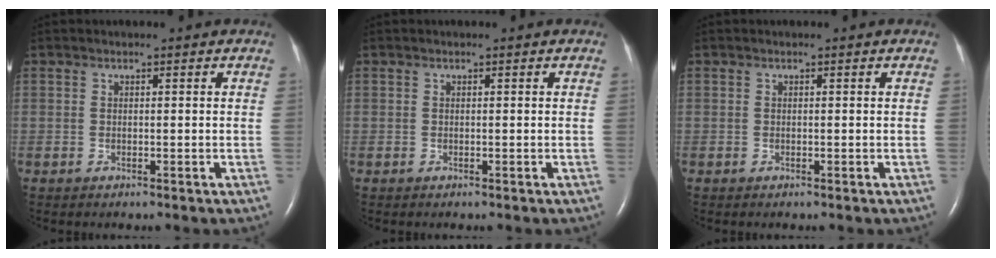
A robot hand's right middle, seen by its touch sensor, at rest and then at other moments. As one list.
[{"total": 0.0}, {"total": 0.0}]